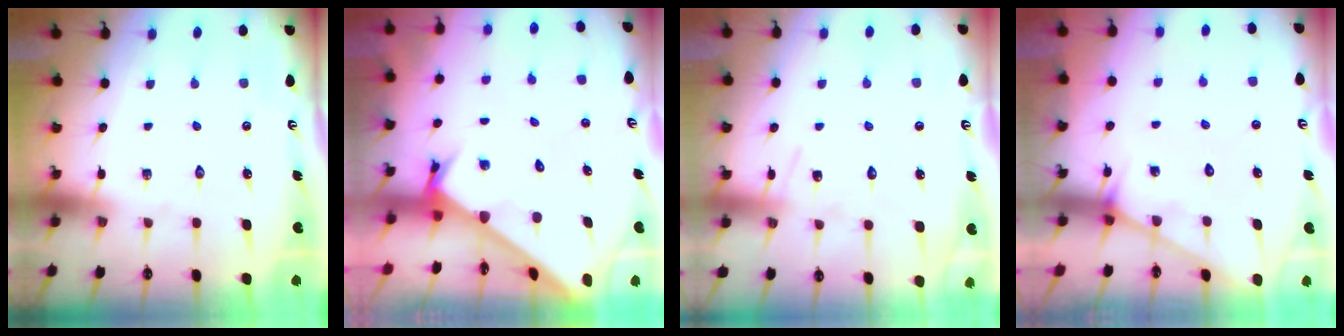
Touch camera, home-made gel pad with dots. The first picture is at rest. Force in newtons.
{"total": 2.7, "press": 2.7, "slide": 0.3}
{"total": 9.3, "press": 9.3, "slide": 0.6}
{"total": 3.2, "press": 3.2, "slide": 0.3}